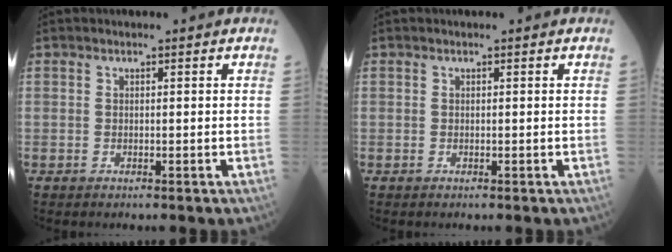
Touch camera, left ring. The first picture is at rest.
{"total": 0.0}